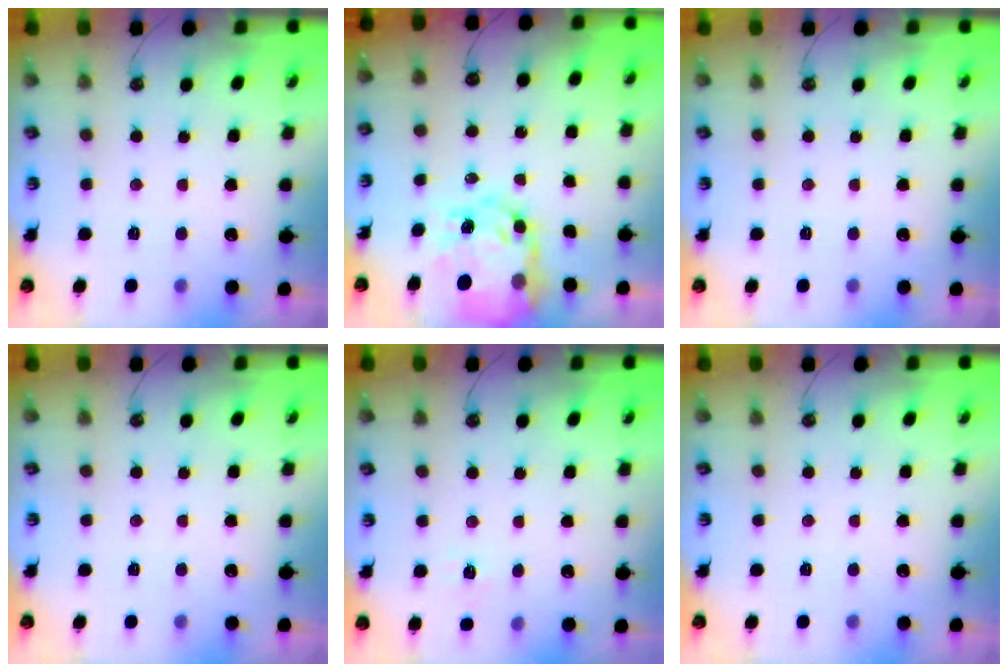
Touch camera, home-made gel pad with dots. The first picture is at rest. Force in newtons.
{"total": 15.2, "press": 15.1, "slide": 1.4}
{"total": 0.0}
{"total": 0.0}
{"total": 5.7, "press": 5.7, "slide": 0.5}
{"total": 0.0}